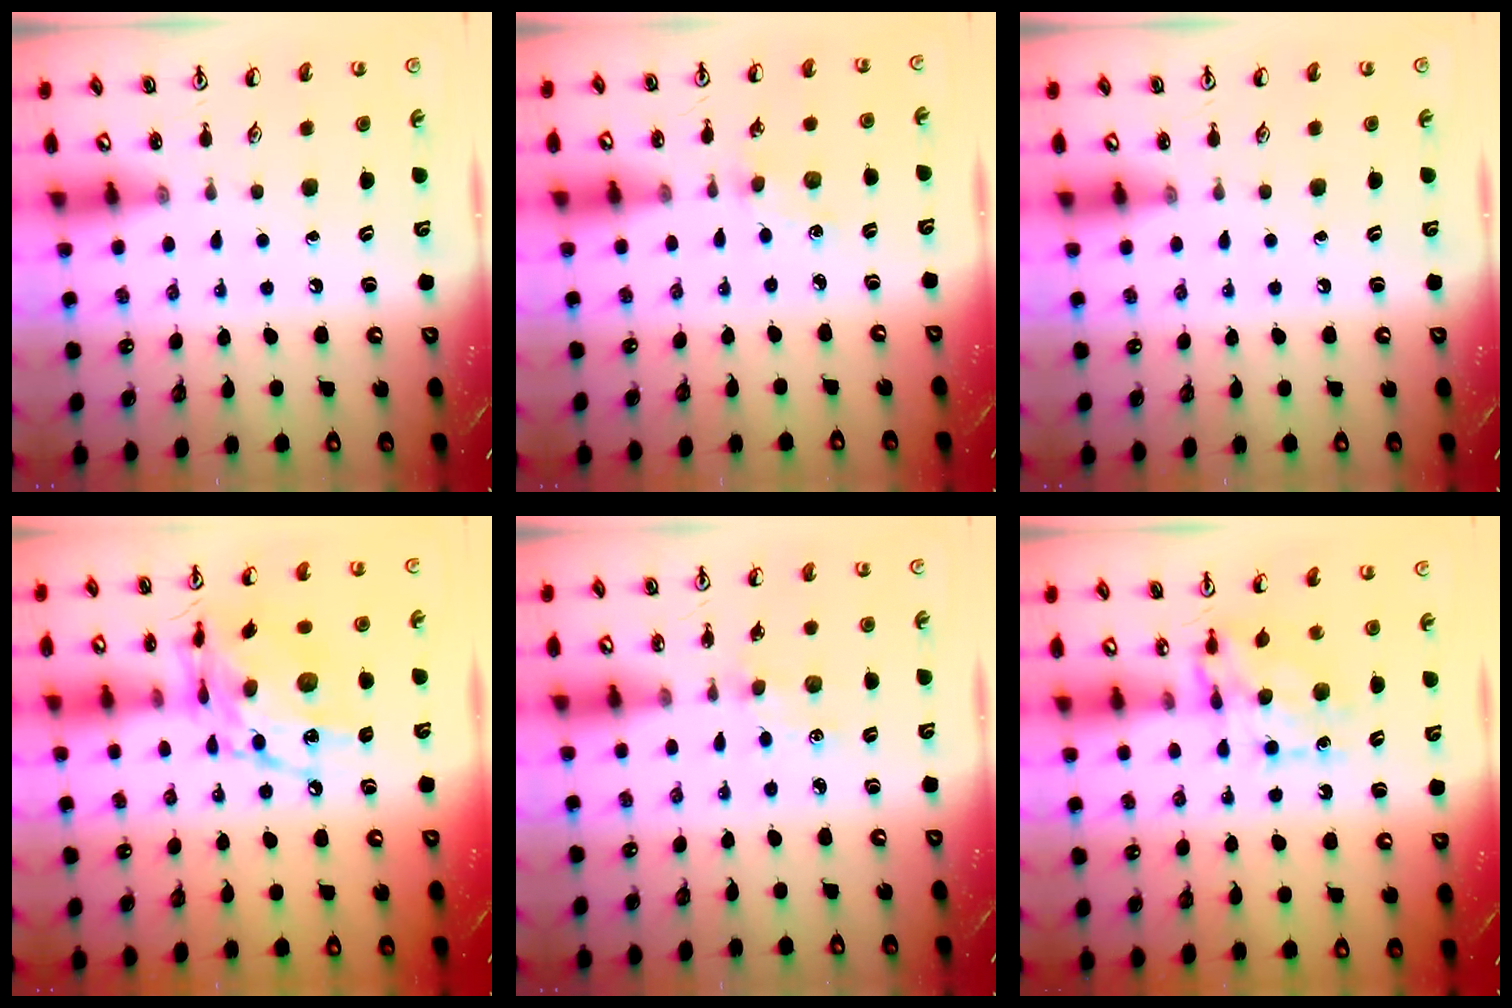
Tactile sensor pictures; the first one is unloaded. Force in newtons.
{"total": 1.9, "press": 1.9, "slide": 0.4}
{"total": 0.0}
{"total": 16.0, "press": 16.0, "slide": 1.5}
{"total": 0.7, "press": 0.7, "slide": 0.1}
{"total": 7.6, "press": 7.6, "slide": 0.7}